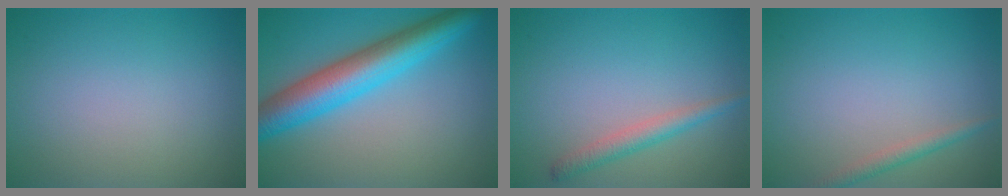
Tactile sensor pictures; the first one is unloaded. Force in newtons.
{"total": 7.5, "press": 7.5, "slide": 0.1}
{"total": 2.2, "press": 2.2, "slide": 0.0}
{"total": 1.5, "press": 1.5, "slide": 0.0}